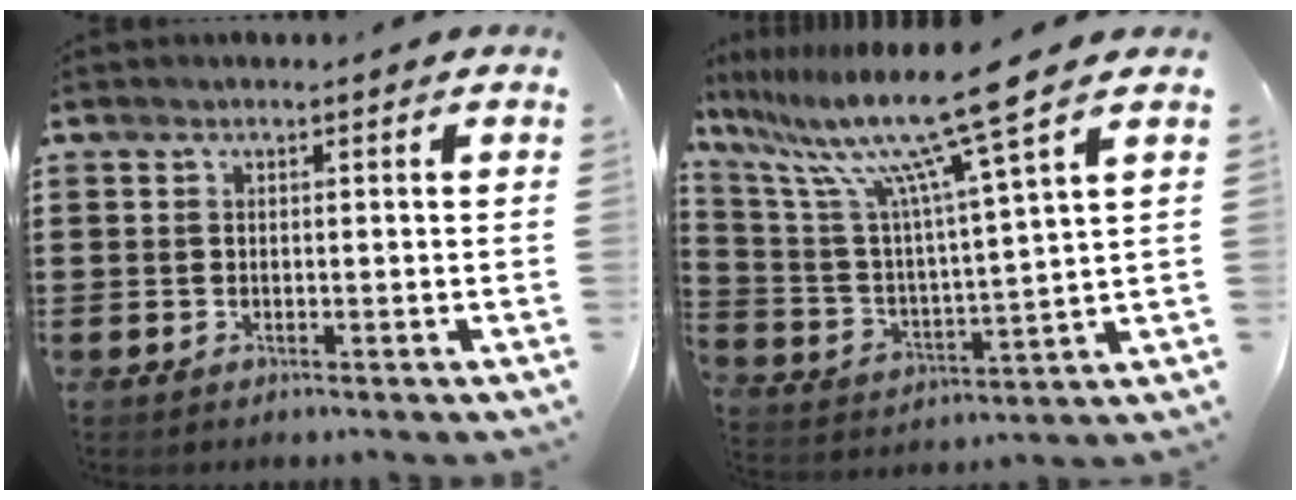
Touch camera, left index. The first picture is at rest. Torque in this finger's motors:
{"motor_torque": [0.78, -1.36, 1.05, 0.21]}